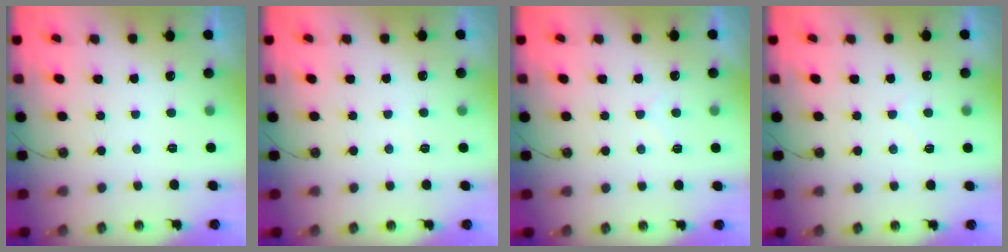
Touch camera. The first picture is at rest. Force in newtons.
{"total": 3.0, "press": 2.9, "slide": 0.5}
{"total": 7.0, "press": 6.9, "slide": 0.5}
{"total": 5.3, "press": 5.3, "slide": 0.7}